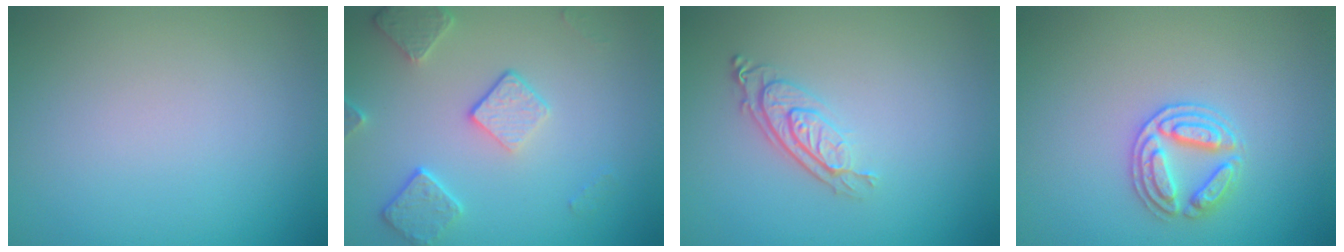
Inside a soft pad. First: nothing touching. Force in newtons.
{"total": 4.0, "press": 3.1, "slide": 2.6}
{"total": 2.9, "press": 2.0, "slide": 2.0}
{"total": 2.7, "press": 2.6, "slide": 0.7}